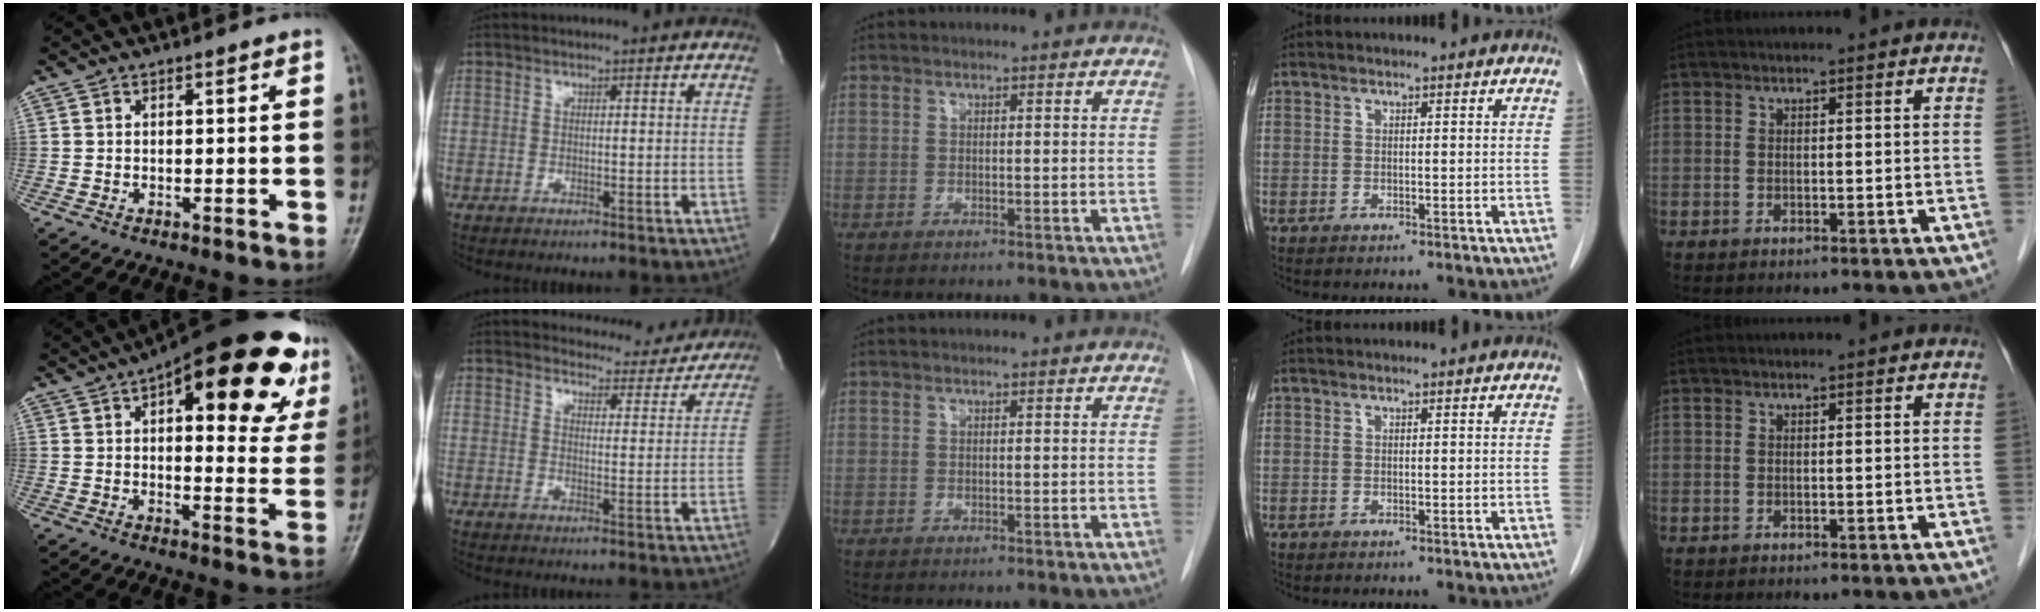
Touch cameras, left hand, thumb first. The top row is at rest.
{"thumb": {"total": 26.0, "force": [12.9, 9.8, 20.3], "torque": [-0.242, -0.009, 0.172]}, "index": {"total": 9.2, "force": [8.9, 2.2, 0.3], "torque": [0.010, -0.013, 0.100]}}